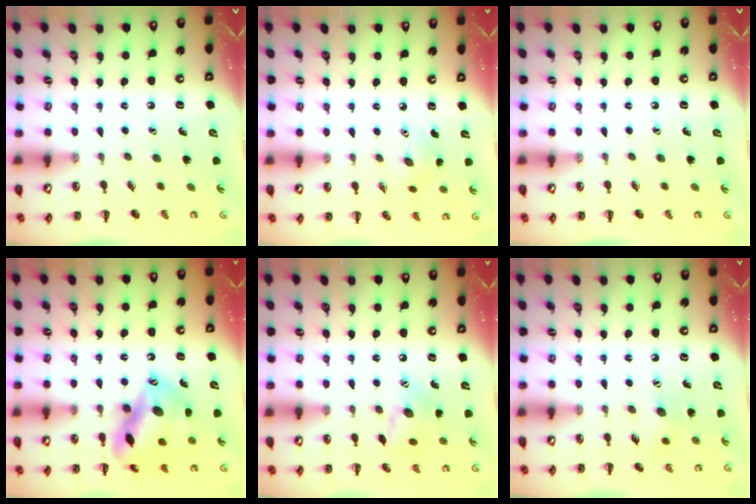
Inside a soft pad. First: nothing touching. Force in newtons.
{"total": 3.9, "press": 3.7, "slide": 1.0}
{"total": 0.0}
{"total": 16.8, "press": 16.8, "slide": 1.7}
{"total": 9.8, "press": 9.7, "slide": 0.6}
{"total": 6.2, "press": 6.0, "slide": 1.3}